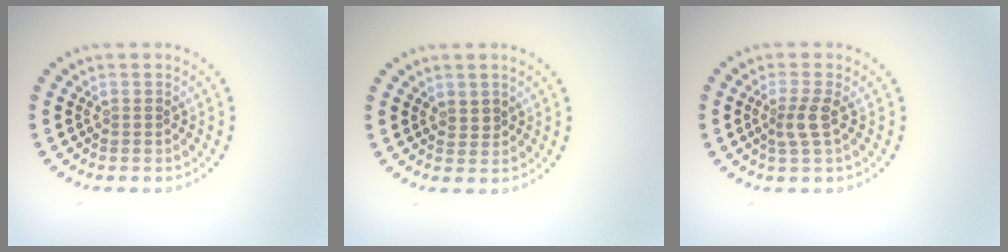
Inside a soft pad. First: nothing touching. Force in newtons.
{"total": 0.7, "press": 0.5, "slide": 0.6}
{"total": 2.1, "press": 1.6, "slide": 1.3}